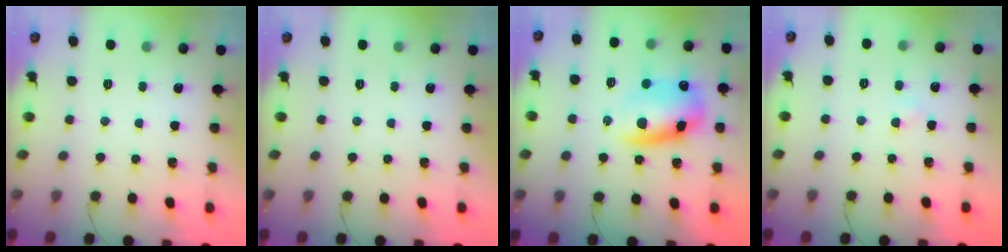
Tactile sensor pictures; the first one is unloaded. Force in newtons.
{"total": 0.0}
{"total": 12.1, "press": 11.8, "slide": 2.4}
{"total": 2.4, "press": 2.3, "slide": 0.8}